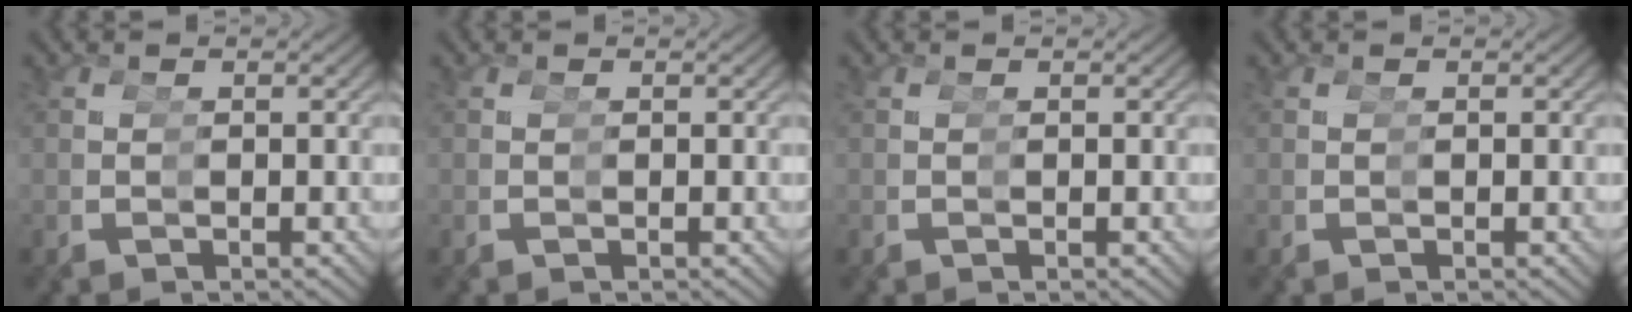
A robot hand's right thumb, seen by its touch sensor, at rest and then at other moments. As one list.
[{"total": 0.0}, {"total": 0.0}, {"total": 0.0}]